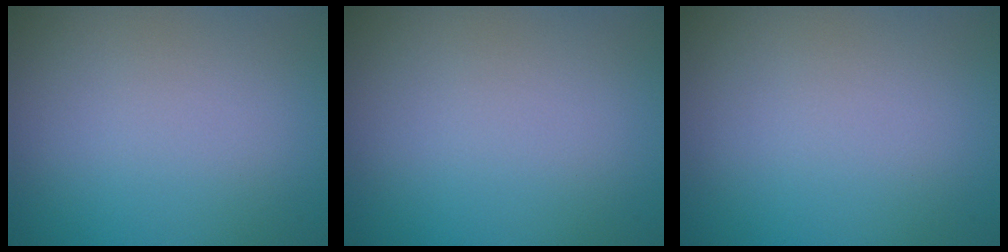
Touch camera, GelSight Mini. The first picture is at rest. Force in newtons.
{"total": 0.0}
{"total": 0.0}